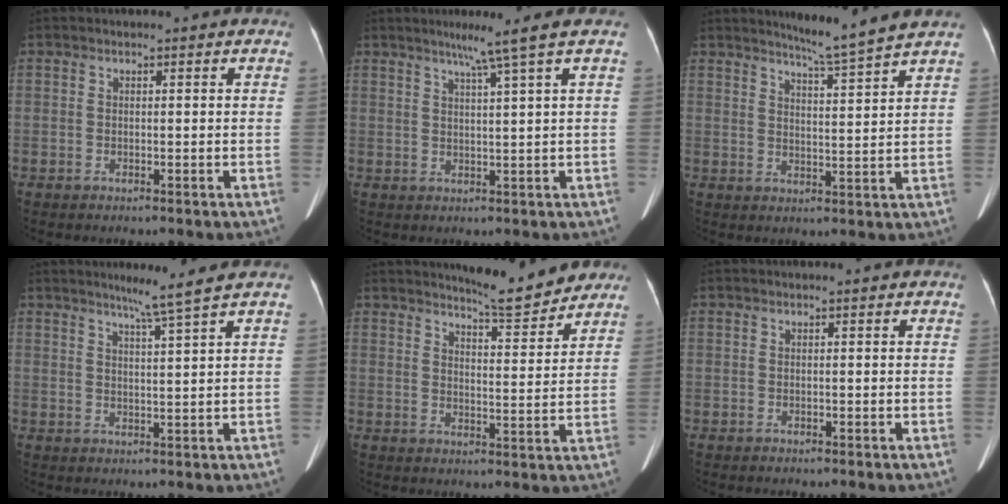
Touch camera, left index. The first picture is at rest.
{"total": 4.7, "force": [3.0, -1.8, 3.2], "torque": [-0.053, -0.004, 0.054]}
{"total": 6.6, "force": [5.9, -1.8, 2.2], "torque": [-0.043, -0.016, 0.091]}
{"total": 4.3, "force": [3.2, -1.7, 2.3], "torque": [-0.040, -0.011, 0.059]}
{"total": 8.6, "force": [8.2, 0.7, 2.5], "torque": [-0.042, -0.013, 0.109]}
{"total": 0.0}